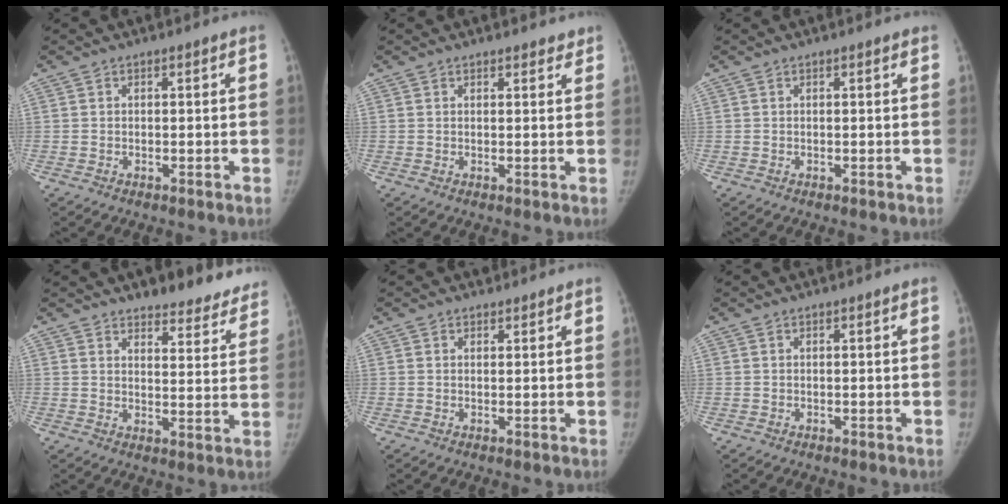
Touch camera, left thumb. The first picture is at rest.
{"total": 2.0, "force": [1.7, 0.9, 0.3], "torque": [0.016, -0.006, 0.015]}
{"total": 0.0}
{"total": 13.7, "force": [12.2, 4.8, 4.0], "torque": [0.011, -0.074, 0.133]}
{"total": 1.0, "force": [0.7, 0.7, -0.1], "torque": [0.010, -0.004, 0.005]}
{"total": 0.0}